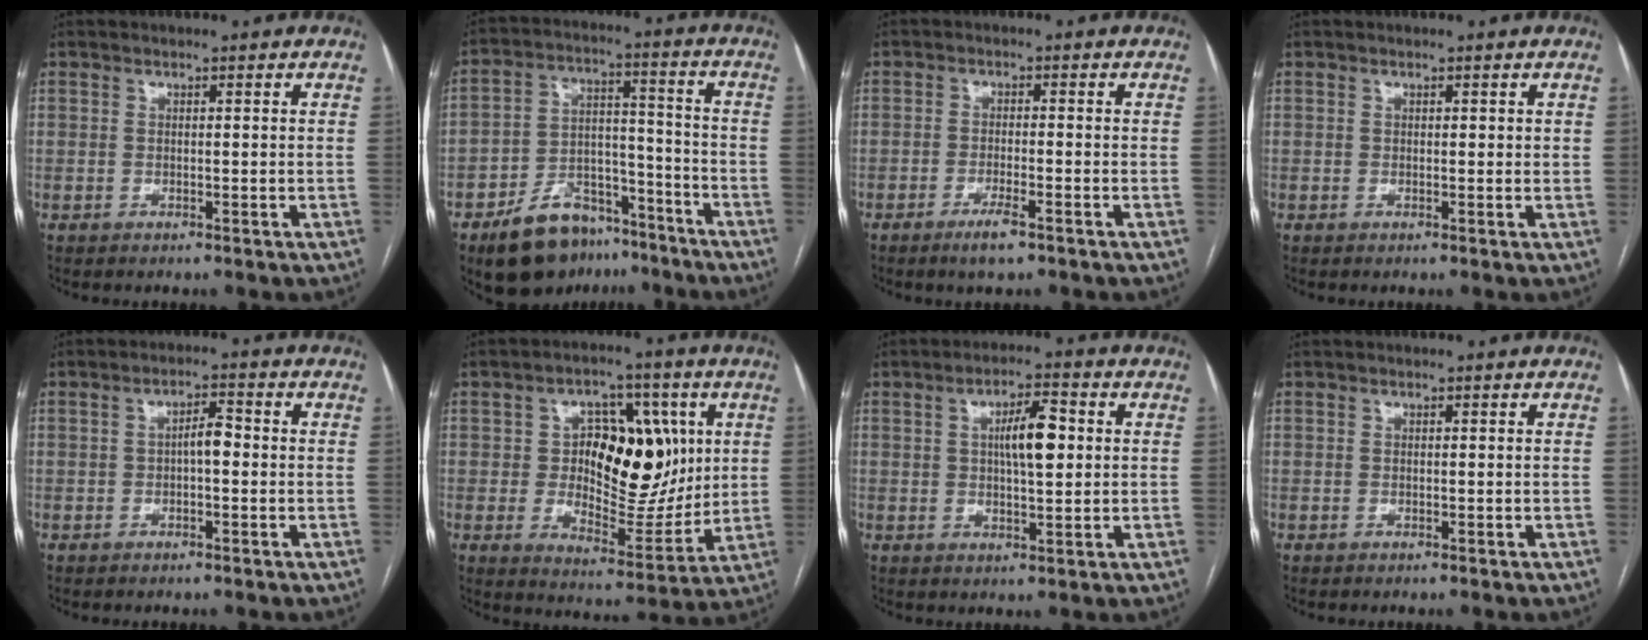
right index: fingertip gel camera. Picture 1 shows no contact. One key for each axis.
{"total": 12.8, "fx": -9.1, "fy": 7.0, "fz": 5.6, "tx": -0.089, "ty": 0.028, "tz": -0.146}
{"total": 3.6, "fx": -2.4, "fy": 0.4, "fz": 2.7, "tx": -0.053, "ty": -0.005, "tz": -0.042}
{"total": 1.1, "fx": 0.5, "fy": 0.7, "fz": 0.7, "tx": -0.001, "ty": -0.002, "tz": 0.004}
{"total": 3.0, "fx": -0.3, "fy": 1.0, "fz": 2.8, "tx": -0.044, "ty": 0.013, "tz": -0.004}
{"total": 15.0, "fx": 2.2, "fy": 7.9, "fz": 12.6, "tx": -0.181, "ty": 0.016, "tz": 0.043}
{"total": 6.4, "fx": 1.0, "fy": 1.6, "fz": 6.1, "tx": -0.105, "ty": 0.011, "tz": 0.019}
{"total": 0.0}